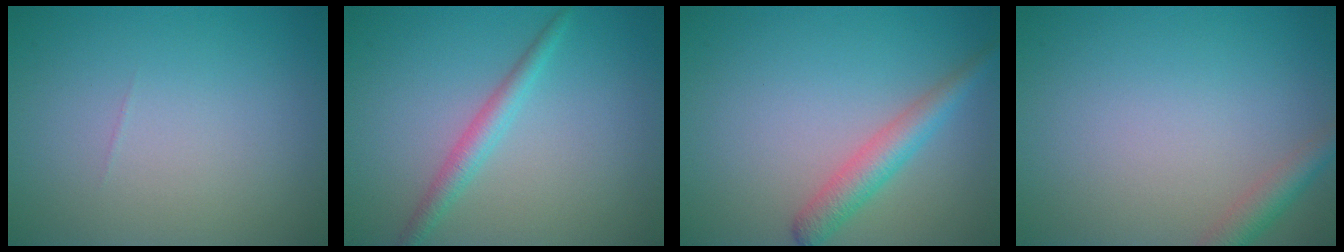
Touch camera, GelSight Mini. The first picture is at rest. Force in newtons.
{"total": 1.5, "press": 1.5, "slide": 0.1}
{"total": 3.1, "press": 3.1, "slide": 0.1}
{"total": 2.3, "press": 2.3, "slide": 0.1}